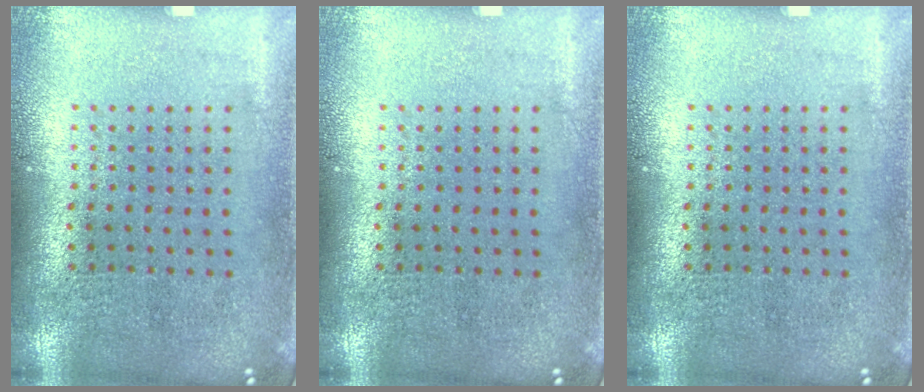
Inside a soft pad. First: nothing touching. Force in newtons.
{"total": 0.0}
{"total": 0.0}